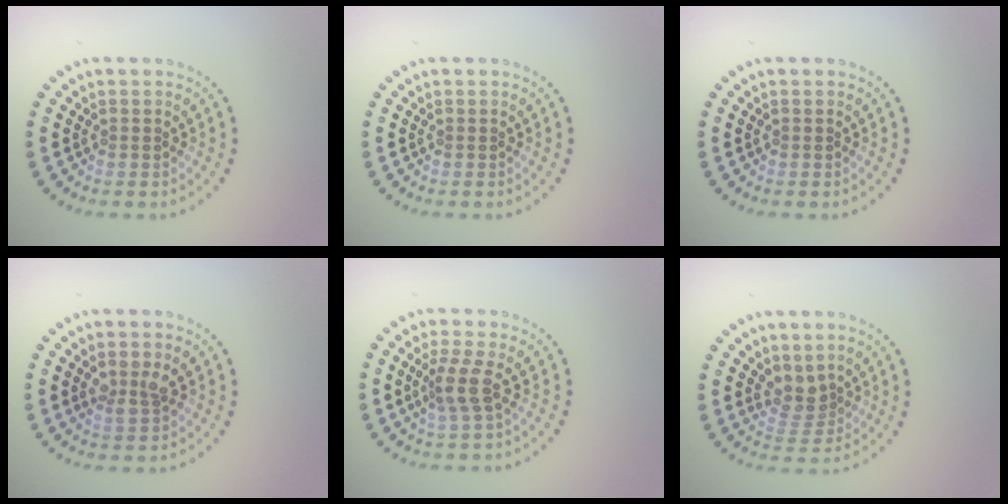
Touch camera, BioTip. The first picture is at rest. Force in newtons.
{"total": 0.0}
{"total": 0.0}
{"total": 2.4, "press": 2.4, "slide": 0.5}
{"total": 2.6, "press": 2.0, "slide": 1.6}
{"total": 2.4, "press": 1.7, "slide": 1.6}